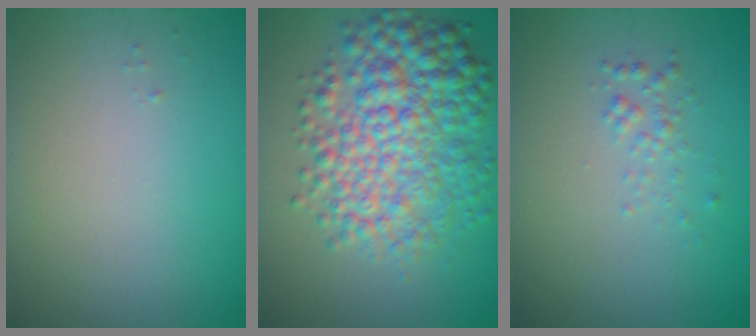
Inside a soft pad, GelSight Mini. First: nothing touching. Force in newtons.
{"total": 7.9, "press": 7.9, "slide": 0.1}
{"total": 1.1, "press": 1.1, "slide": 0.1}